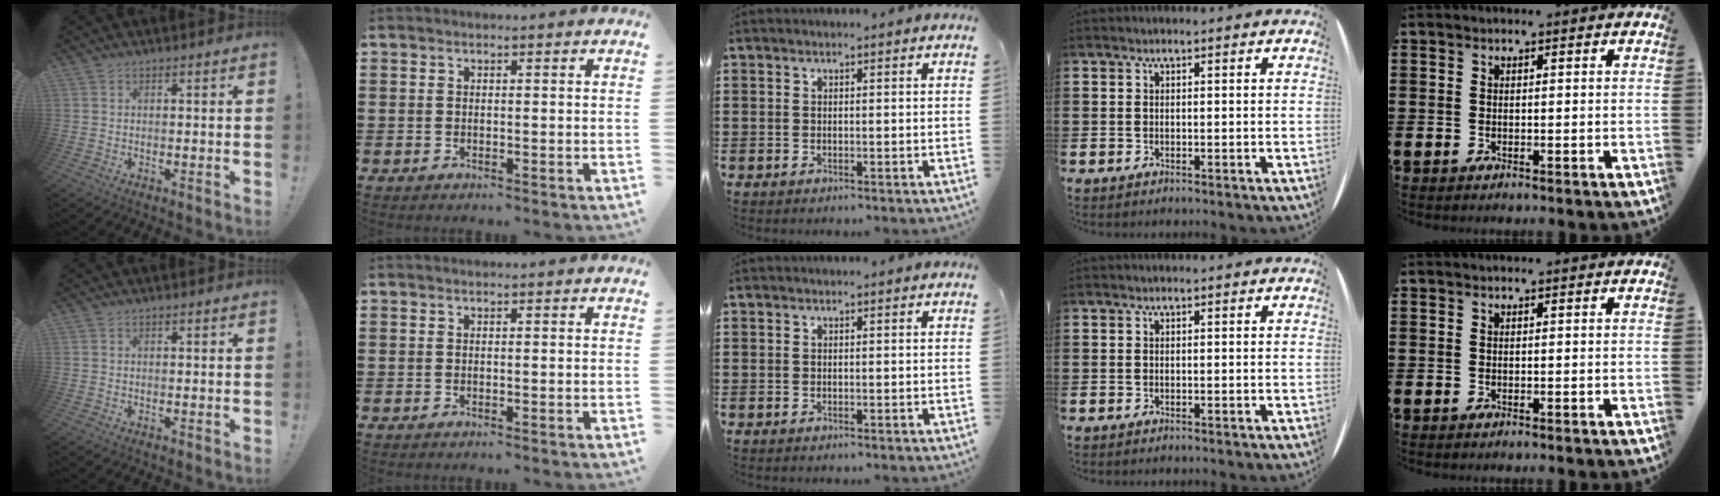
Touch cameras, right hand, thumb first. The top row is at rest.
{}